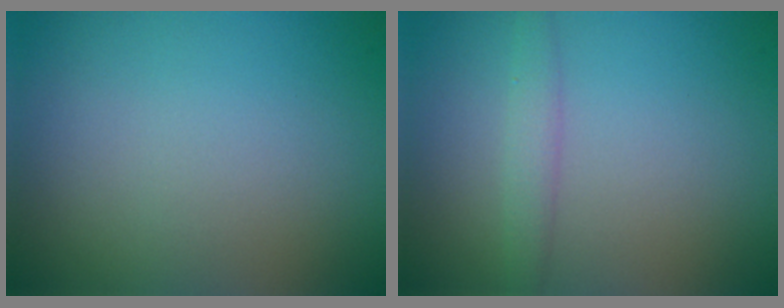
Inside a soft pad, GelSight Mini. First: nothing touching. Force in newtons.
{"total": 1.8, "press": 1.8, "slide": 0.1}